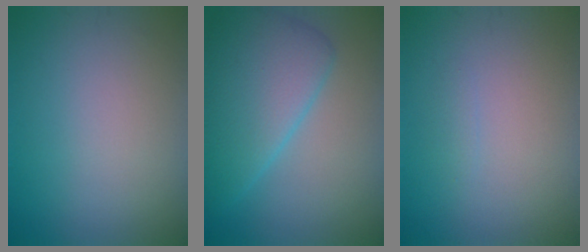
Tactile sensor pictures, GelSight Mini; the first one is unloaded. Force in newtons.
{"total": 7.1, "press": 7.1, "slide": 0.3}
{"total": 0.6, "press": 0.6, "slide": 0.0}